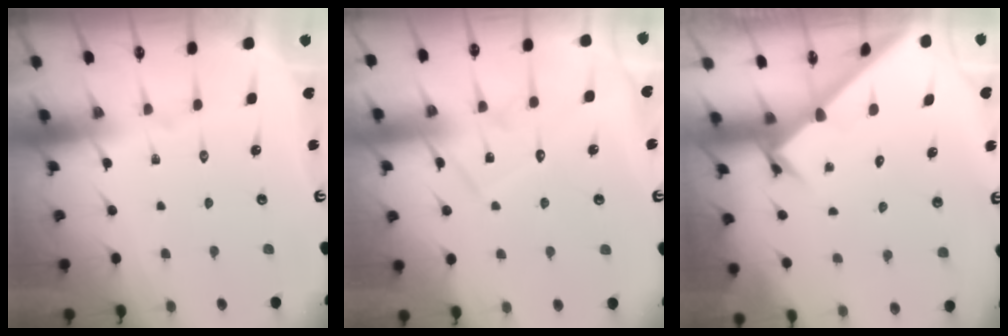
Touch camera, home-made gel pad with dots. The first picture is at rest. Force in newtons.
{"total": 12.1, "press": 12.0, "slide": 0.9}
{"total": 2.2, "press": 2.2, "slide": 0.0}